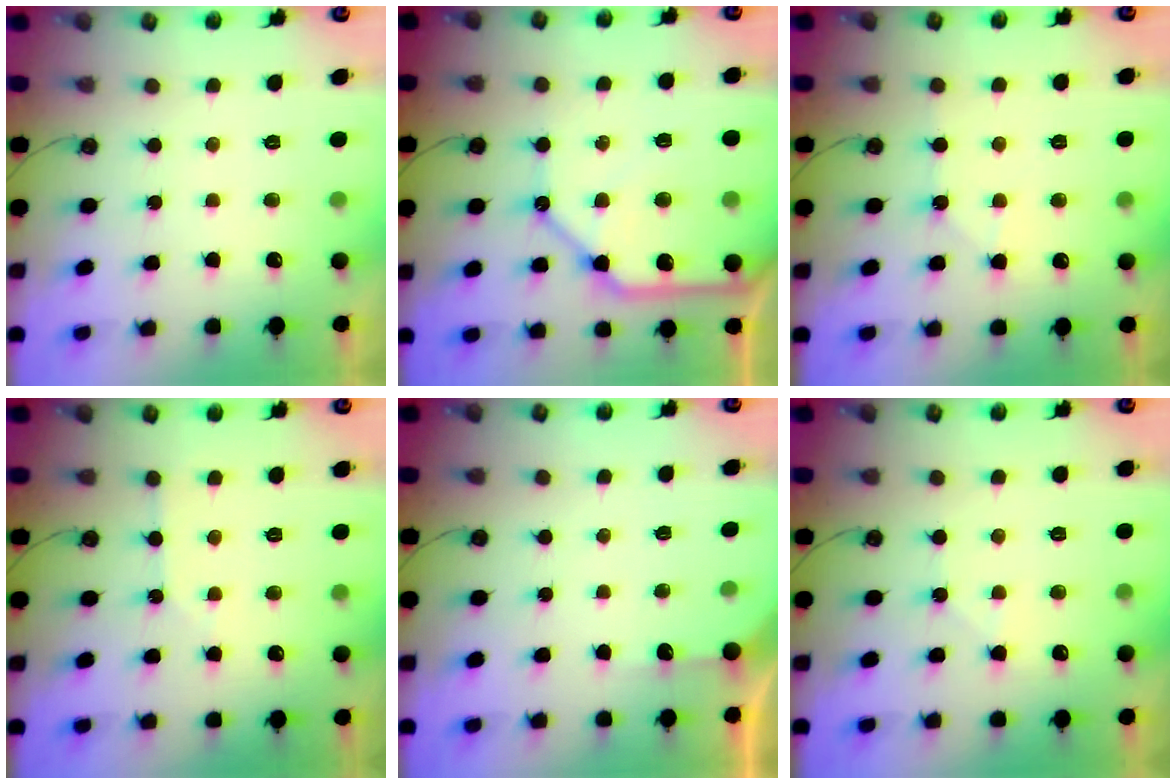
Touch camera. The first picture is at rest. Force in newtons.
{"total": 17.9, "press": 17.8, "slide": 1.9}
{"total": 4.9, "press": 4.8, "slide": 0.8}
{"total": 3.1, "press": 3.0, "slide": 0.5}
{"total": 2.7, "press": 2.7, "slide": 0.2}
{"total": 4.9, "press": 4.8, "slide": 0.7}